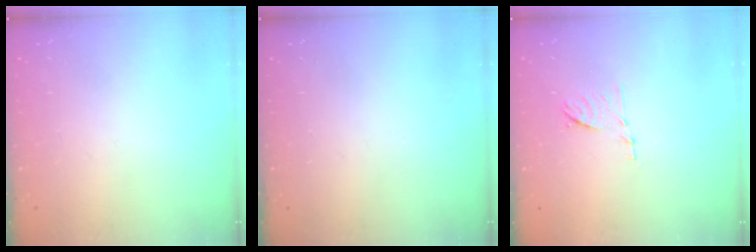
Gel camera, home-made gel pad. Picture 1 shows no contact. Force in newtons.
{"total": 0.0}
{"total": 6.9, "press": 6.8, "slide": 1.0}